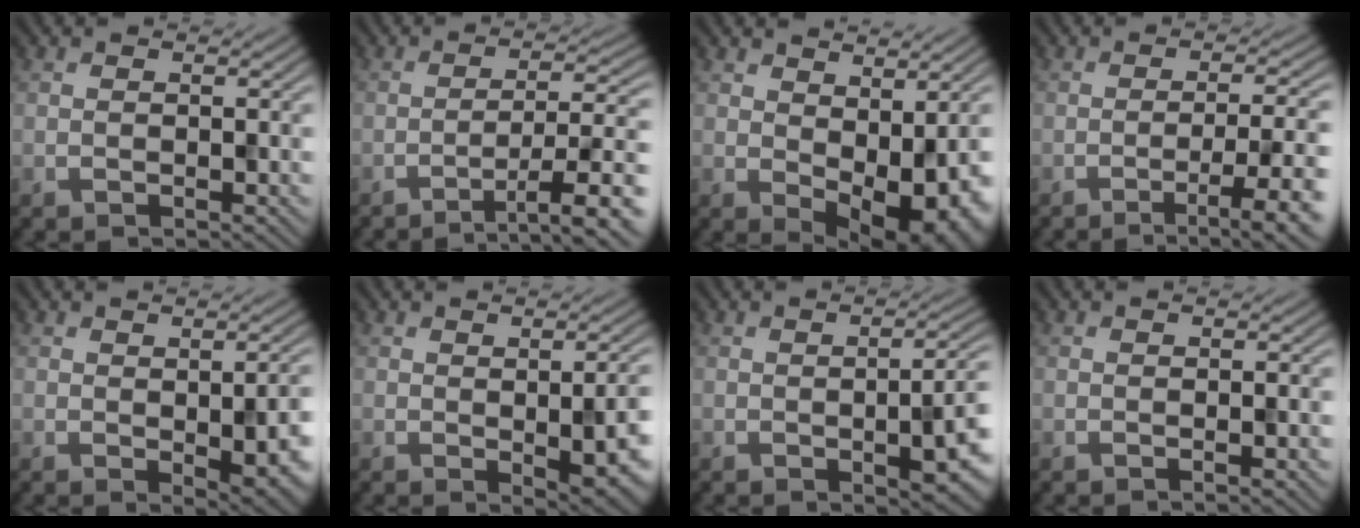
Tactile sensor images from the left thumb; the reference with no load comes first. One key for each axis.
{"total": 8.3, "fx": -4.6, "fy": 1.4, "fz": 6.8, "tx": -0.106, "ty": 0.010, "tz": -0.066}
{"total": 9.4, "fx": -0.7, "fy": 4.9, "fz": 8.0, "tx": -0.115, "ty": -0.019, "tz": 0.009}
{"total": 7.4, "fx": -3.2, "fy": 1.3, "fz": 6.5, "tx": -0.099, "ty": 0.001, "tz": -0.046}
{"total": 6.7, "fx": -1.1, "fy": 2.9, "fz": 5.9, "tx": -0.083, "ty": -0.021, "tz": 0.001}
{"total": 6.5, "fx": -0.7, "fy": 2.3, "fz": 6.0, "tx": -0.081, "ty": -0.013, "tz": 0.002}
{"total": 7.0, "fx": -1.4, "fy": 2.6, "fz": 6.3, "tx": -0.092, "ty": -0.015, "tz": -0.012}
{"total": 0.9, "fx": -0.2, "fy": 0.0, "fz": 0.9, "tx": -0.014, "ty": 0.001, "tz": -0.002}